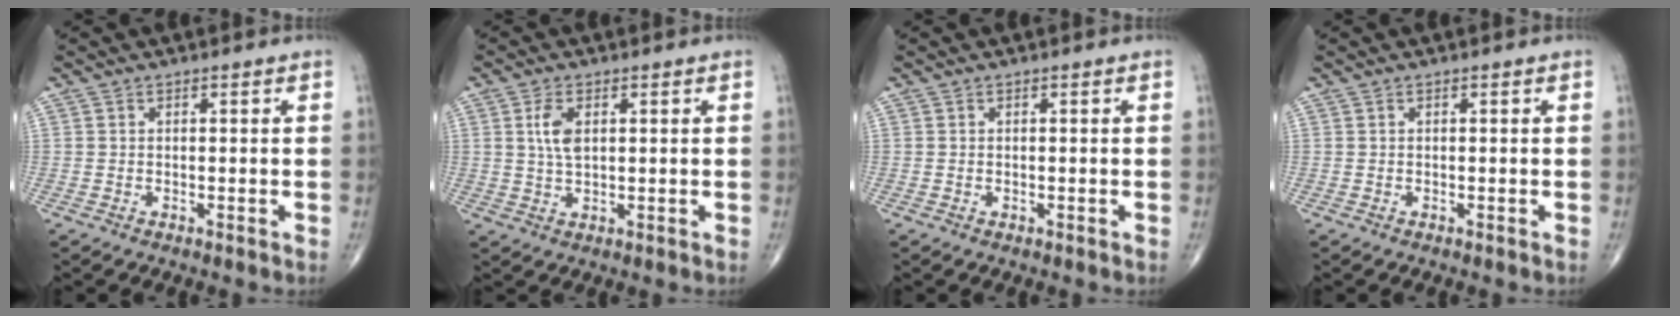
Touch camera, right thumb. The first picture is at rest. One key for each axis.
{"total": 4.4, "fx": 1.2, "fy": 2.2, "fz": 3.6, "tx": -0.075, "ty": -0.006, "tz": 0.024}
{"total": 0.0}
{"total": 0.0}